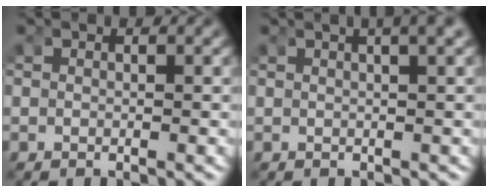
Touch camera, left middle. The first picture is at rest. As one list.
[{"total": 4.3, "force": [2.2, 0.8, 3.6], "torque": [-0.036, 0.020, 0.031]}]